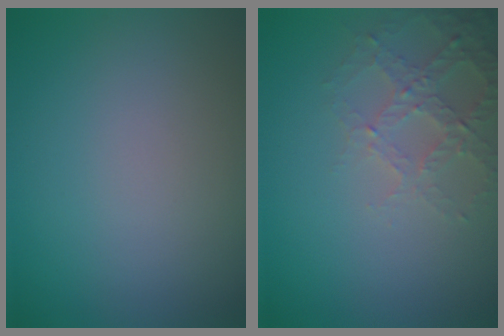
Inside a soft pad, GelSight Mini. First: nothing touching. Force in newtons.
{"total": 2.8, "press": 2.7, "slide": 0.8}